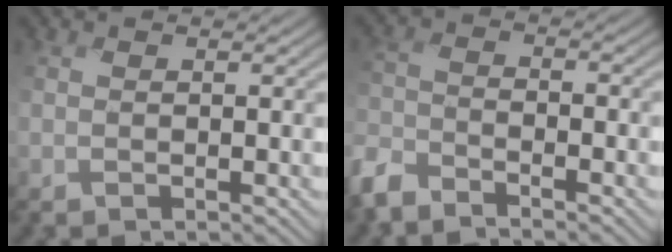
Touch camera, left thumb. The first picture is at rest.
{"total": 5.2, "force": [-4.8, 1.7, 1.3], "torque": [-0.042, -0.014, -0.114]}